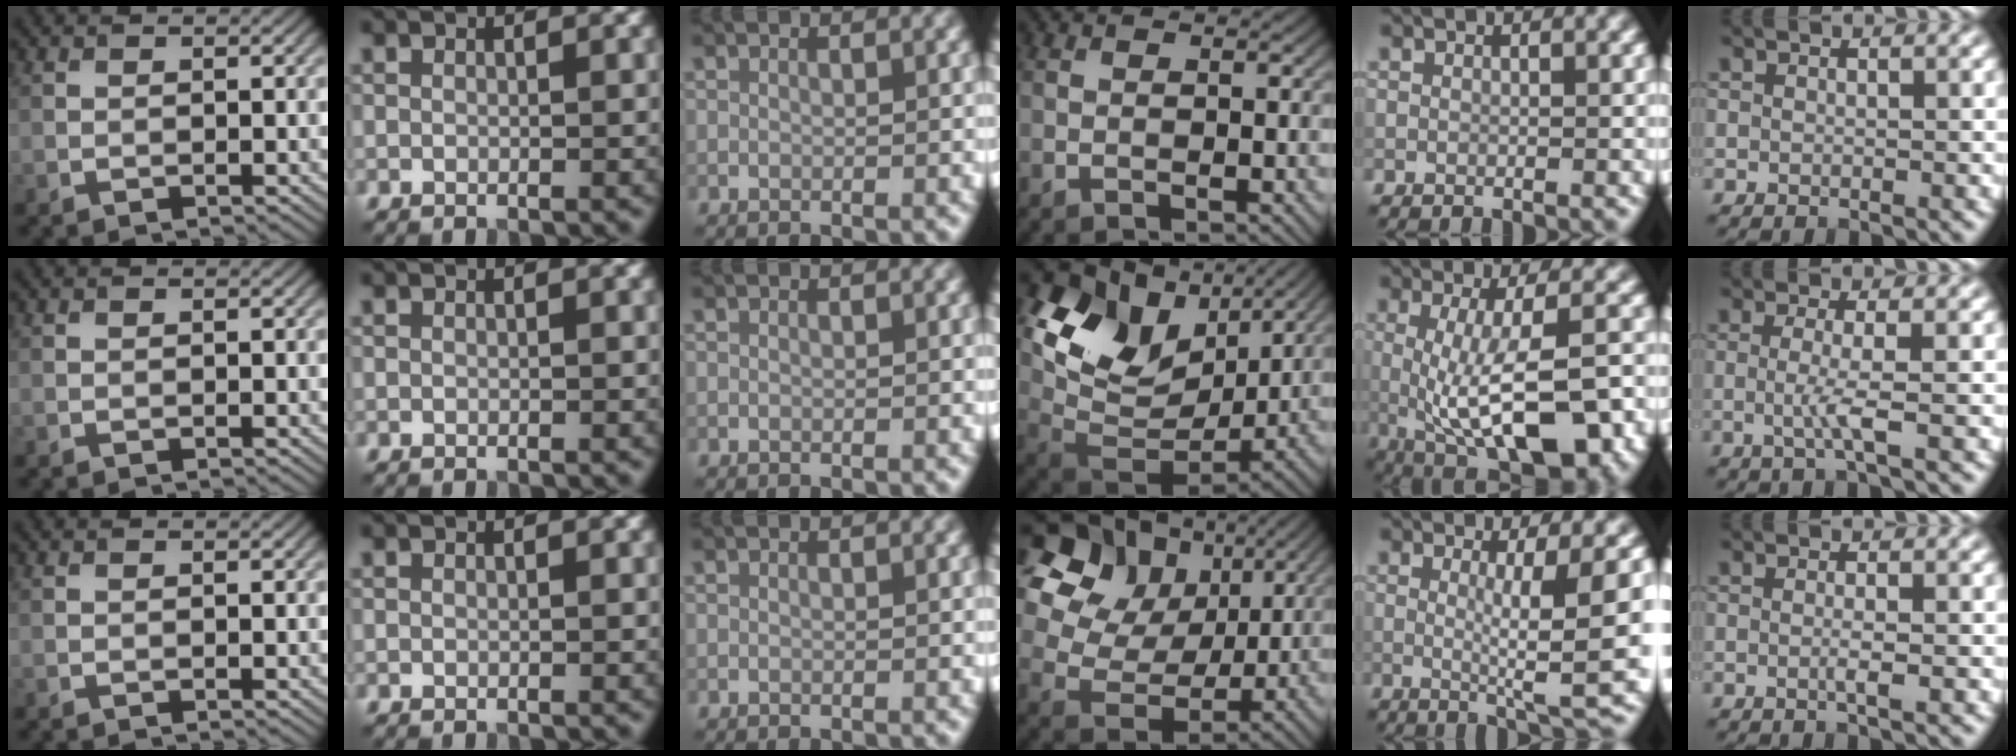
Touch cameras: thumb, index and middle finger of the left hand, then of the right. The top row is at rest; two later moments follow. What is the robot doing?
{"motion": "lift_and_place", "object": "calculator"}